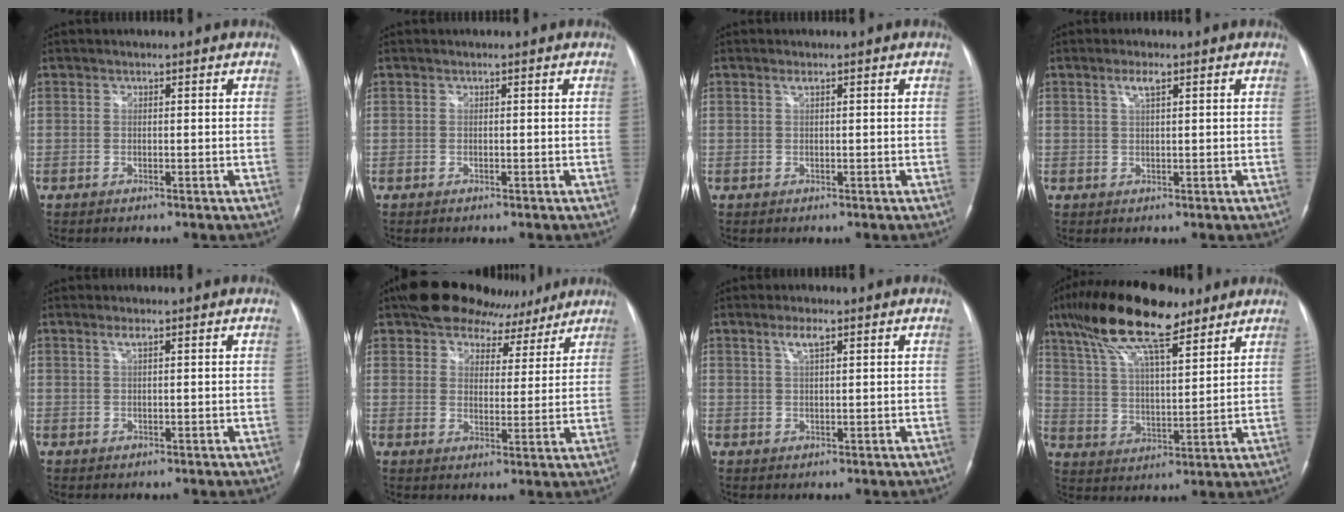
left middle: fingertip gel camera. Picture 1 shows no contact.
{"total": 0.0}
{"total": 0.6, "force": [0.4, 0.1, 0.5], "torque": [-0.011, 0.002, 0.007]}
{"total": 2.2, "force": [1.2, 0.5, 1.8], "torque": [-0.039, 0.004, 0.025]}
{"total": 1.1, "force": [0.7, 0.2, 0.9], "torque": [-0.020, 0.004, 0.014]}
{"total": 12.5, "force": [10.1, 6.2, 4.1], "torque": [-0.048, 0.024, 0.137]}
{"total": 2.6, "force": [1.4, 0.7, 2.0], "torque": [-0.046, 0.004, 0.031]}
{"total": 17.0, "force": [11.7, 4.3, 11.6], "torque": [-0.227, 0.029, 0.210]}